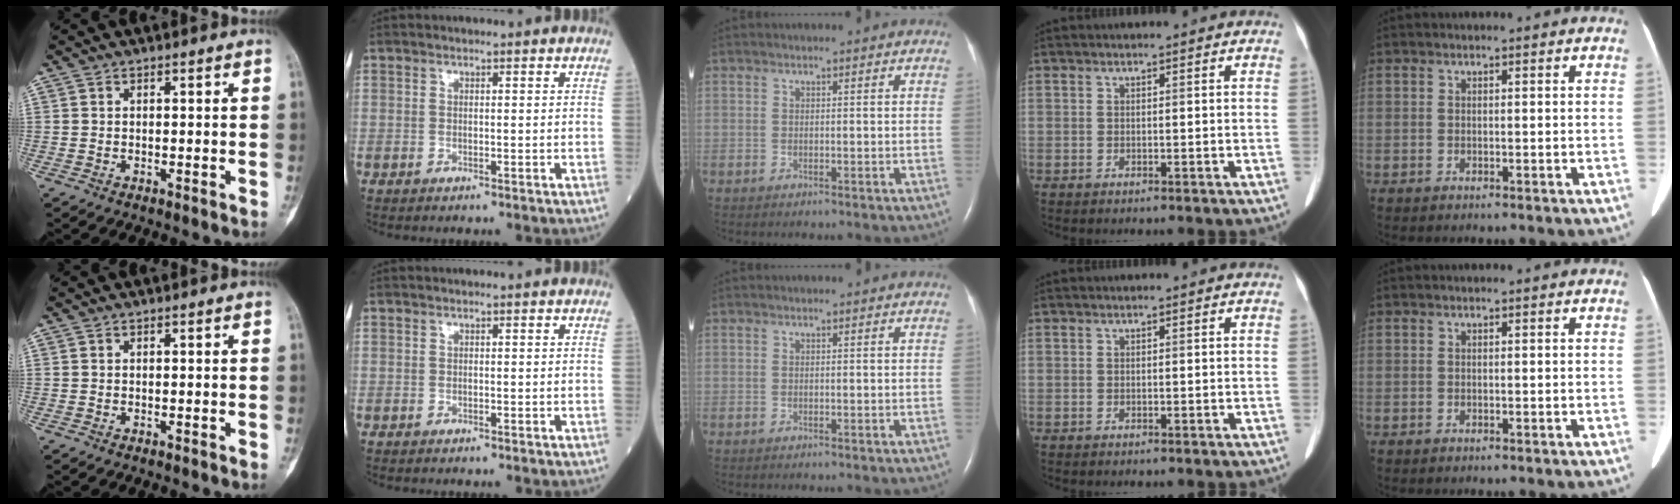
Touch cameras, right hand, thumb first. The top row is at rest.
{}